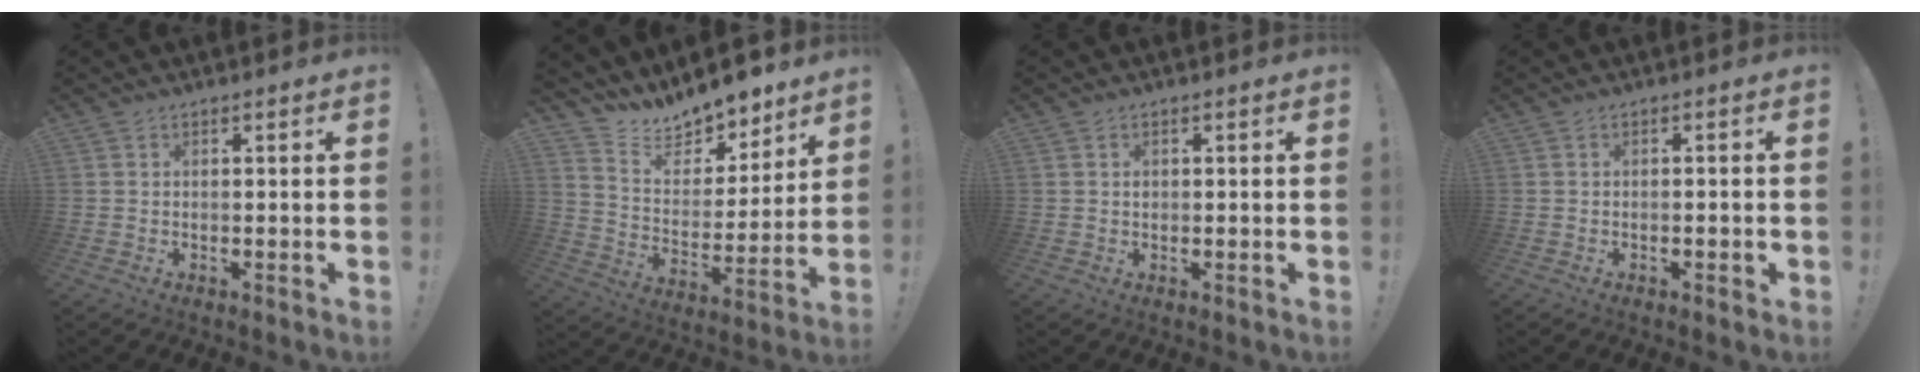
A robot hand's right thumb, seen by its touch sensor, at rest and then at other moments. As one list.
[{"total": 11.0, "force": [10.3, 3.3, 2.0], "torque": [-0.052, -0.093, 0.188]}, {"total": 0.7, "force": [0.0, 0.6, 0.3], "torque": [-0.012, 0.004, 0.000]}, {"total": 0.8, "force": [-0.5, 0.5, 0.3], "torque": [-0.011, 0.006, -0.007]}]